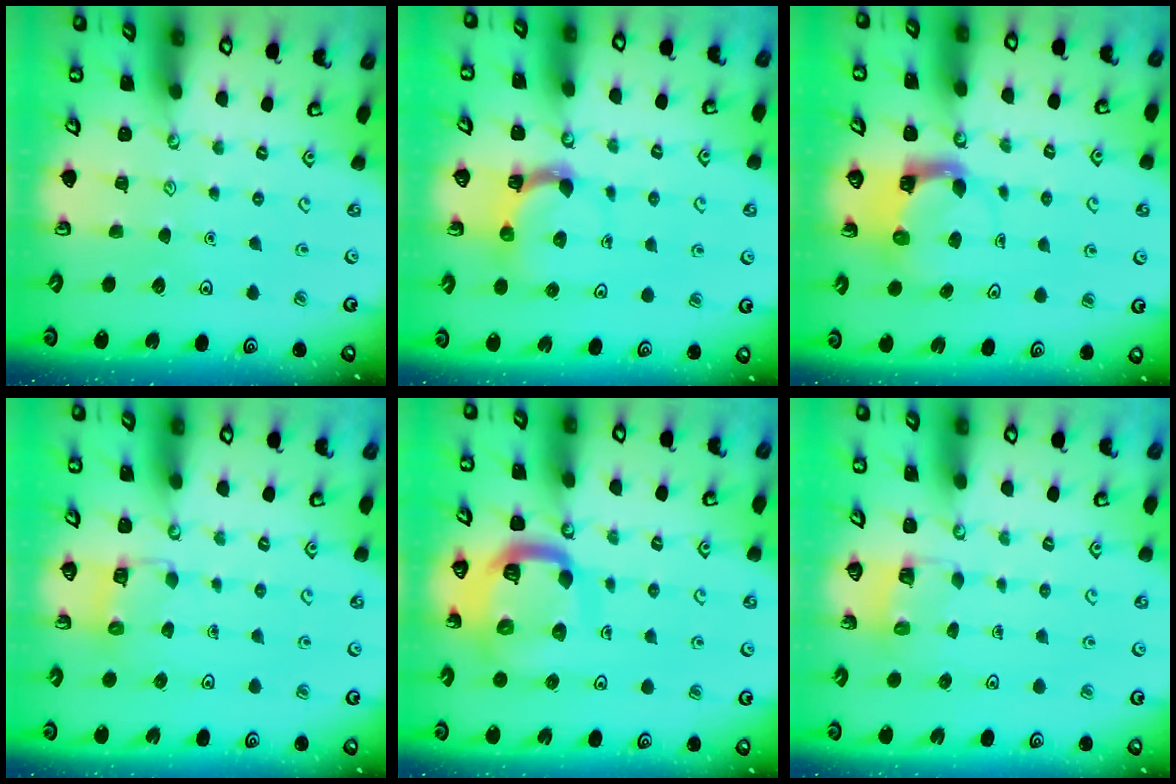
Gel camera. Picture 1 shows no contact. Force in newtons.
{"total": 5.7, "press": 5.6, "slide": 1.1}
{"total": 3.9, "press": 3.9, "slide": 0.4}
{"total": 2.8, "press": 2.8, "slide": 0.2}
{"total": 13.8, "press": 13.7, "slide": 1.6}
{"total": 3.0, "press": 3.0, "slide": 0.2}